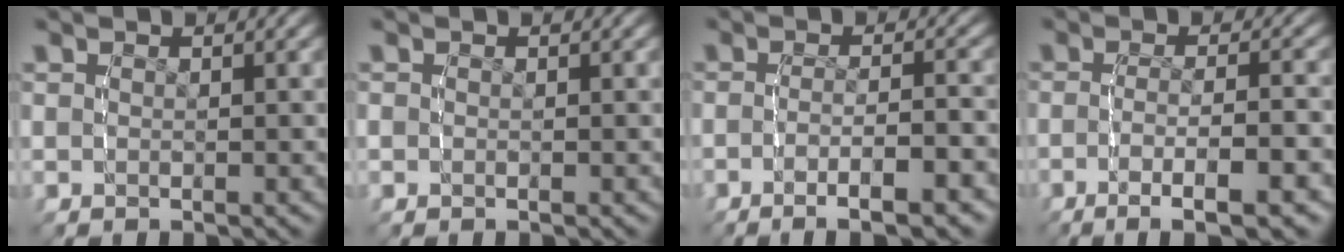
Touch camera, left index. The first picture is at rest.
{"total": 0.6, "force": [0.0, 0.5, 0.2], "torque": [-0.002, 0.001, 0.001]}
{"total": 5.1, "force": [-3.9, 0.8, 3.2], "torque": [-0.057, -0.010, -0.054]}
{"total": 6.1, "force": [-4.3, 1.1, 4.3], "torque": [-0.079, -0.019, -0.053]}